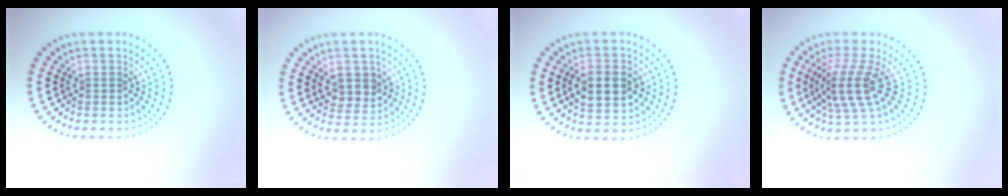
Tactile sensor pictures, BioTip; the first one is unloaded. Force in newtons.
{"total": 2.9, "press": 2.7, "slide": 0.9}
{"total": 4.5, "press": 4.5, "slide": 0.2}
{"total": 4.0, "press": 2.9, "slide": 2.8}